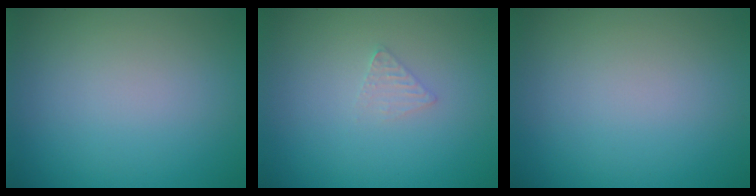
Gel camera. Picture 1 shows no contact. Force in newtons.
{"total": 1.0, "press": 1.0, "slide": 0.1}
{"total": 0.0}